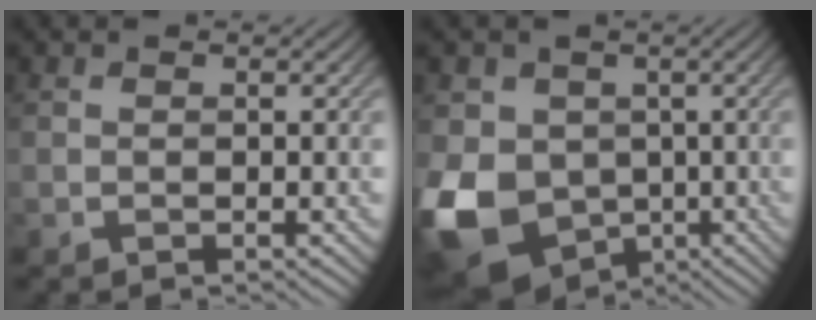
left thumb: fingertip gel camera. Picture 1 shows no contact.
{"total": 13.1, "force": [-2.9, 10.9, 6.7], "torque": [-0.190, -0.033, -0.052]}